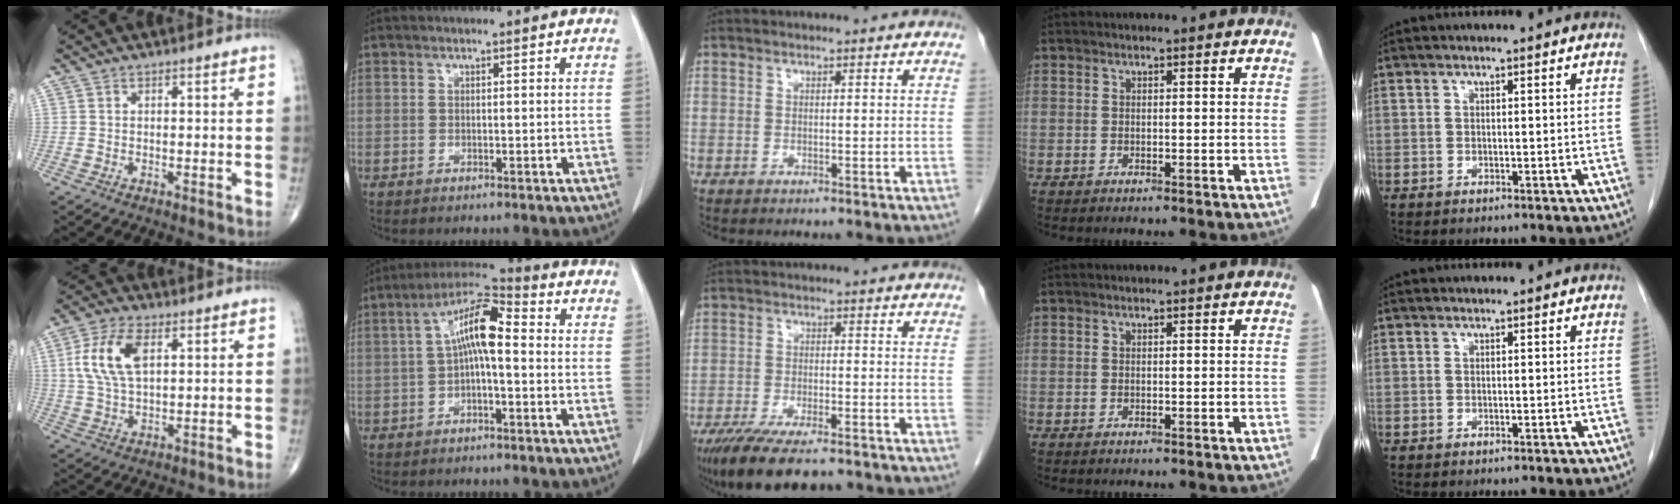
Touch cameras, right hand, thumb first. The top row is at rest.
{"thumb": {"total": 10.0, "force": [2.7, 5.0, 8.3], "torque": [-0.172, 0.003, 0.053]}, "index": {"total": 9.0, "force": [0.4, 2.3, 8.6], "torque": [-0.160, 0.033, 0.001]}, "middle": {"total": 12.6, "force": [-9.8, 3.2, 7.3], "torque": [-0.127, -0.022, -0.155]}}